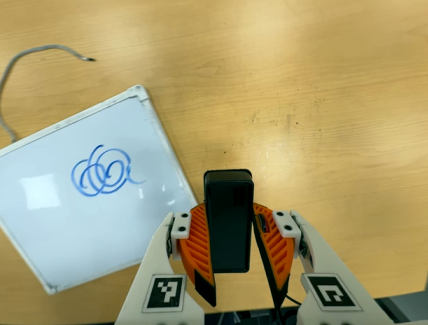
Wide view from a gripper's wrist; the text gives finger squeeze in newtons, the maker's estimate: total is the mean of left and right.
{"total": 6.1, "left": 5.6, "right": 6.5}